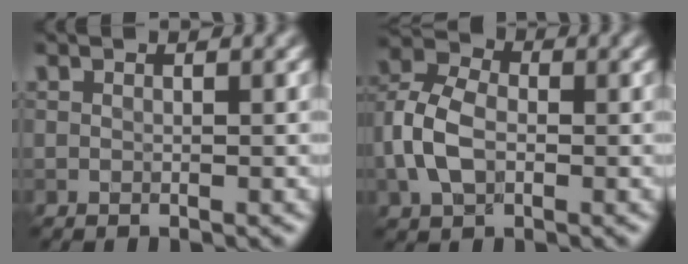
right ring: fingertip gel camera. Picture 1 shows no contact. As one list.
[{"total": 5.4, "force": [-1.0, 3.7, 3.8], "torque": [-0.089, 0.009, -0.029]}]